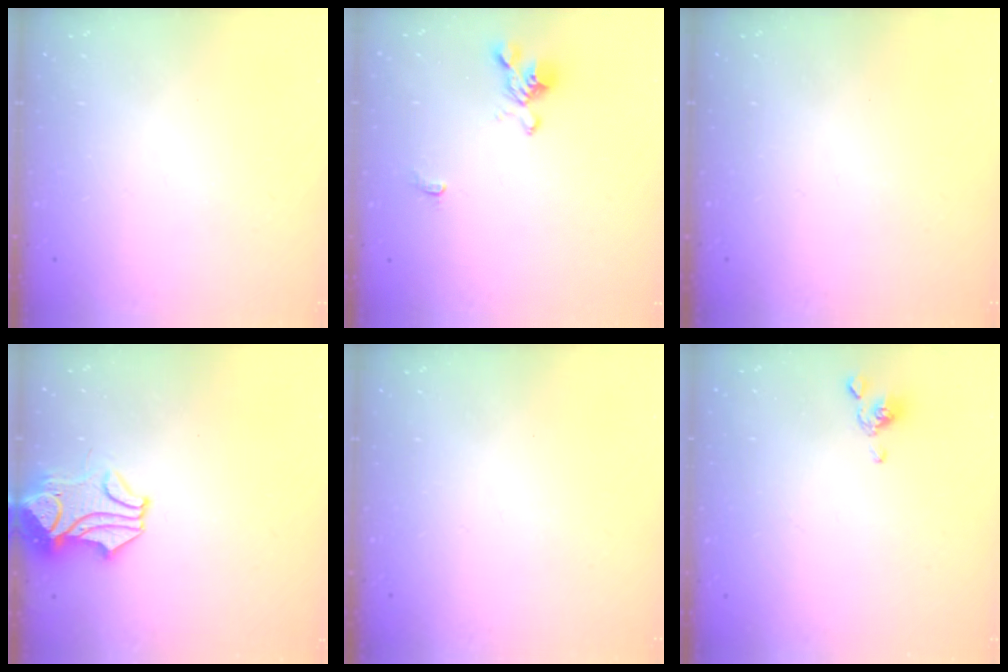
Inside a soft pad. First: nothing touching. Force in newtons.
{"total": 1.3, "press": 0.8, "slide": 1.0}
{"total": 0.0}
{"total": 1.4, "press": 0.6, "slide": 1.3}
{"total": 0.0}
{"total": 2.9, "press": 2.8, "slide": 0.6}